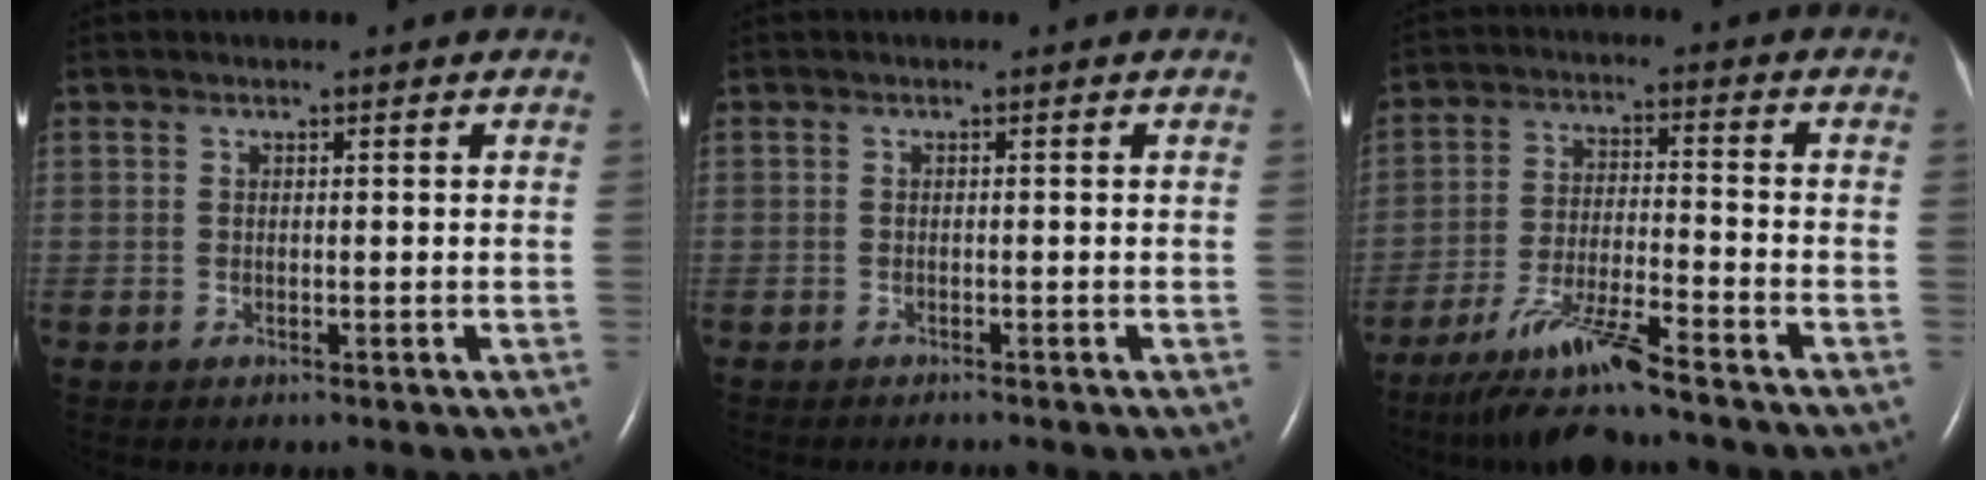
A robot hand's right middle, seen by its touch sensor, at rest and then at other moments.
{"total": 1.6, "force": [-1.3, -0.4, 0.7], "torque": [-0.008, 0.000, -0.015]}
{"total": 9.4, "force": [-7.6, -0.2, 5.5], "torque": [-0.109, -0.030, -0.139]}